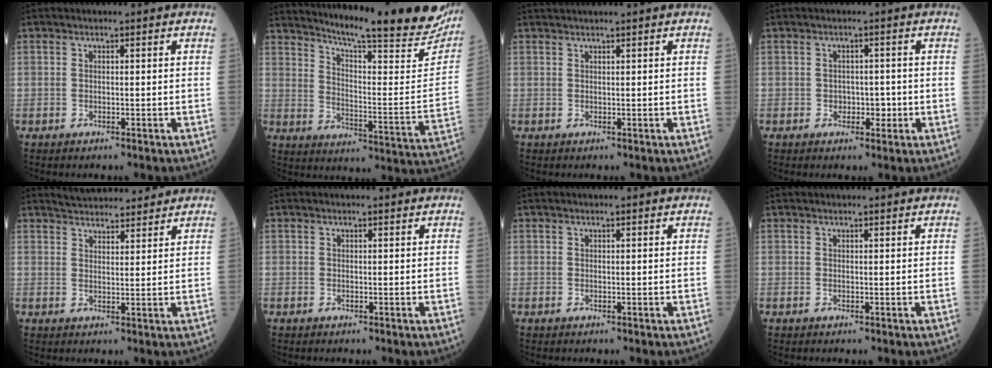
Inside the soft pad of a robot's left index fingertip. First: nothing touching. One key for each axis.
{"total": 28.1, "fx": 24.4, "fy": 1.6, "fz": 13.8, "tx": -0.217, "ty": -0.093, "tz": 0.312}
{"total": 3.1, "fx": 2.8, "fy": -0.6, "fz": 1.2, "tx": -0.010, "ty": 0.025, "tz": 0.050}
{"total": 2.0, "fx": -0.4, "fy": 1.5, "fz": 1.1, "tx": -0.011, "ty": 0.003, "tz": -0.005}
{"total": 8.6, "fx": 8.2, "fy": 1.5, "fz": 2.1, "tx": -0.034, "ty": 0.015, "tz": 0.119}
{"total": 1.0, "fx": 1.0, "fy": 0.1, "fz": 0.1, "tx": -0.007, "ty": 0.003, "tz": 0.015}
{"total": 1.3, "fx": 1.2, "fy": 0.1, "fz": 0.5, "tx": -0.008, "ty": 0.011, "tz": 0.018}
{"total": 2.8, "fx": 2.7, "fy": 0.1, "fz": 0.7, "tx": -0.007, "ty": 0.019, "tz": 0.035}